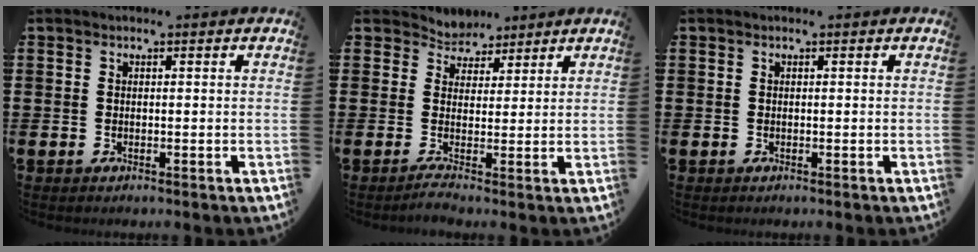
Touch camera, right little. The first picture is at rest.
{"total": 2.8, "force": [2.2, 1.8, 0.3], "torque": [-0.014, -0.017, 0.036]}
{"total": 0.0}